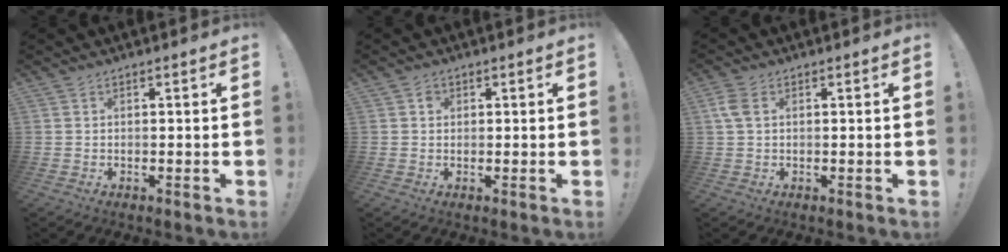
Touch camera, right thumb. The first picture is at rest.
{"total": 1.4, "force": [0.3, 1.2, 0.7], "torque": [-0.005, 0.001, 0.002]}
{"total": 3.8, "force": [1.2, 2.2, 2.9], "torque": [-0.068, 0.004, 0.021]}